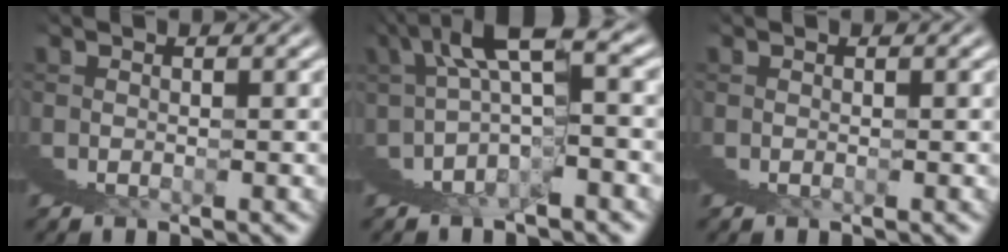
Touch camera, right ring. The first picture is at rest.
{"total": 7.4, "force": [2.7, 3.0, 6.2], "torque": [-0.097, 0.014, 0.039]}
{"total": 0.0}